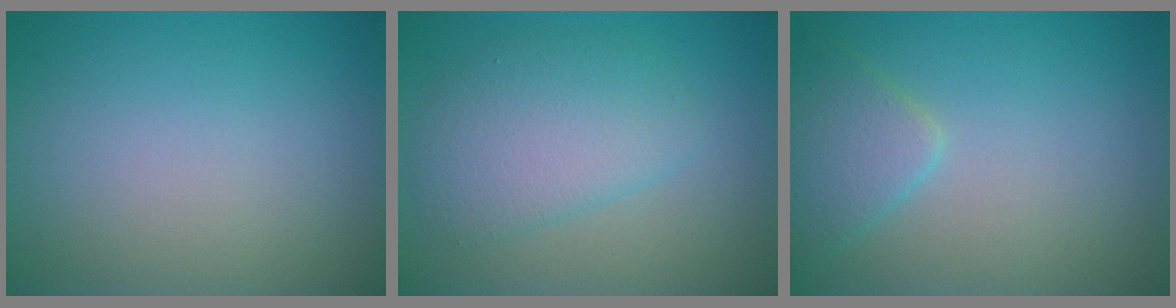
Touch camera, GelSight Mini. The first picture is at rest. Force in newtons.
{"total": 4.4, "press": 4.4, "slide": 0.1}
{"total": 2.9, "press": 2.9, "slide": 0.0}